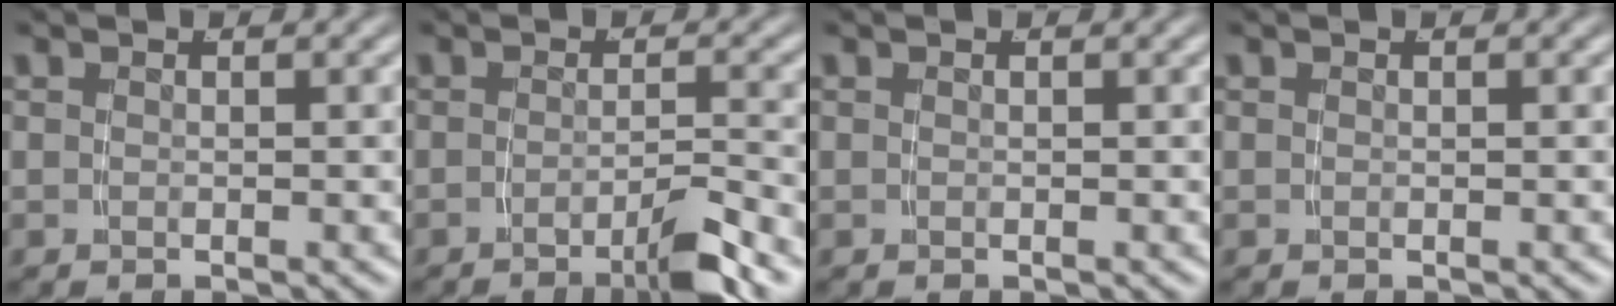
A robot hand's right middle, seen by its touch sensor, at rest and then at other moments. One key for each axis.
{"total": 3.9, "fx": -2.7, "fy": 0.0, "fz": 2.8, "tx": -0.033, "ty": 0.002, "tz": -0.051}
{"total": 0.0}
{"total": 0.0}